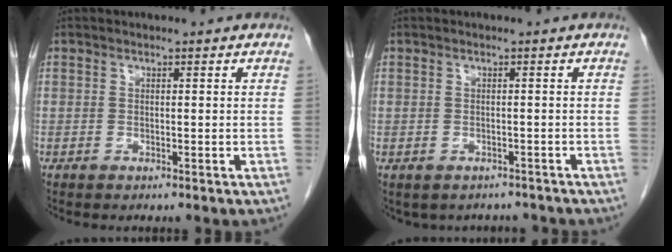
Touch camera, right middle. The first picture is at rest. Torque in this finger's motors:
{"motor_torque": [-0.57, -0.23, -0.08, -0.02]}